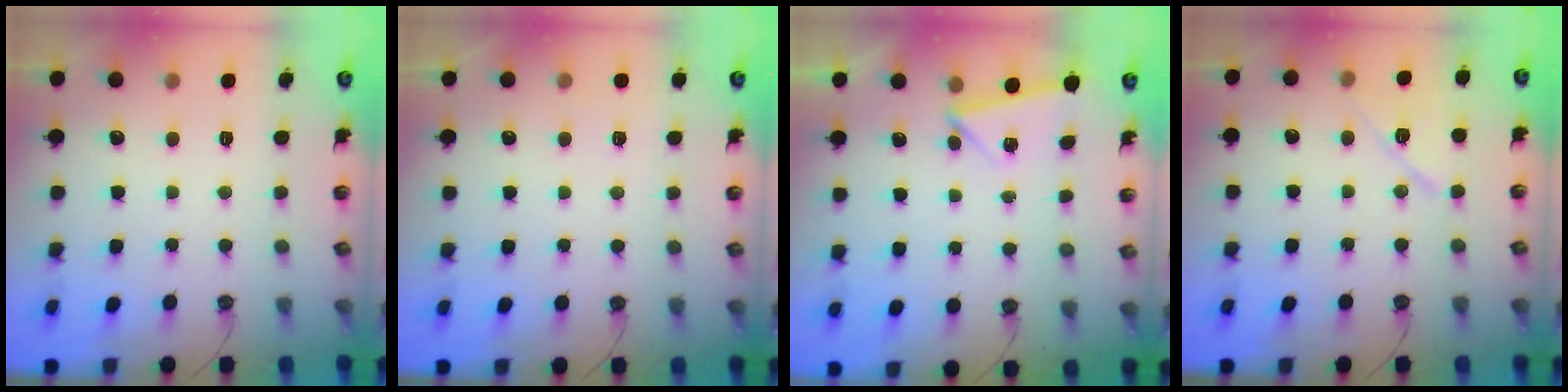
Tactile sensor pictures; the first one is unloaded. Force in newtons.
{"total": 2.8, "press": 2.3, "slide": 1.5}
{"total": 2.3, "press": 2.1, "slide": 1.0}
{"total": 10.2, "press": 10.1, "slide": 0.9}